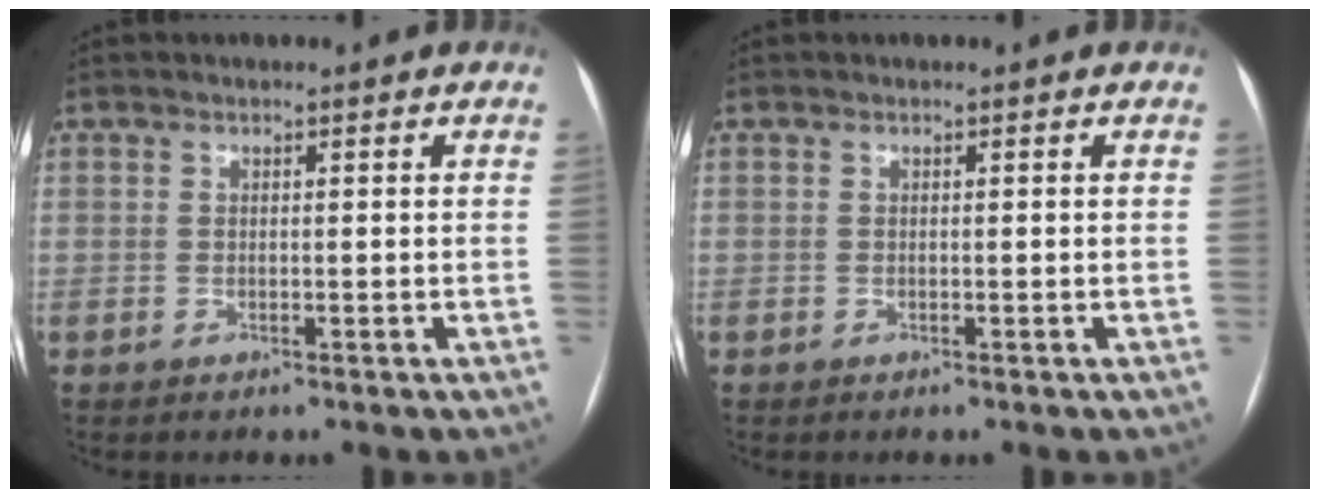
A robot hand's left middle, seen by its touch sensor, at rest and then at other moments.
{"total": 0.0}